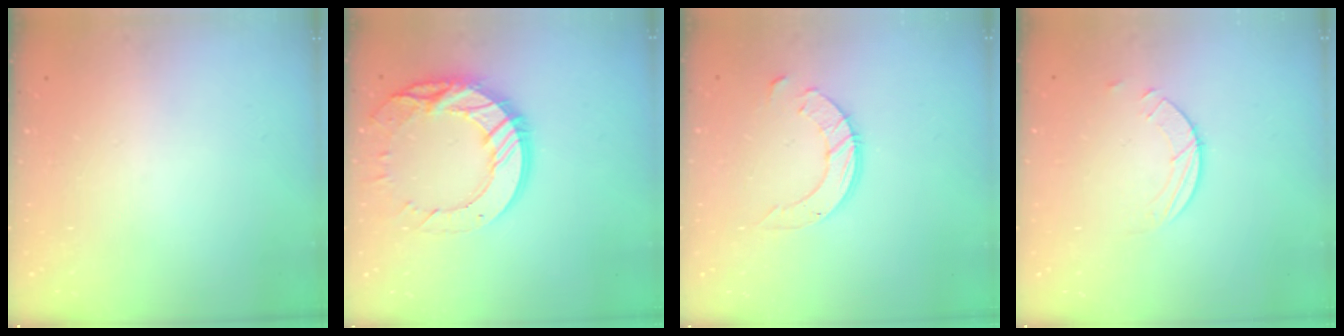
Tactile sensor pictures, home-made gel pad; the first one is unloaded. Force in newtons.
{"total": 18.4, "press": 18.3, "slide": 1.9}
{"total": 9.7, "press": 9.6, "slide": 0.8}
{"total": 2.5, "press": 2.4, "slide": 0.2}